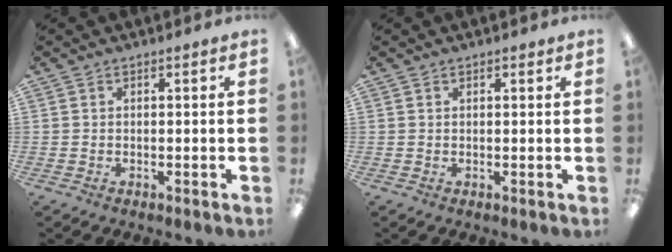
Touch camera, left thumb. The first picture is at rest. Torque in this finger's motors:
{"motor_torque": [-0.40, -0.30, -0.35, 0.17, 0.02]}